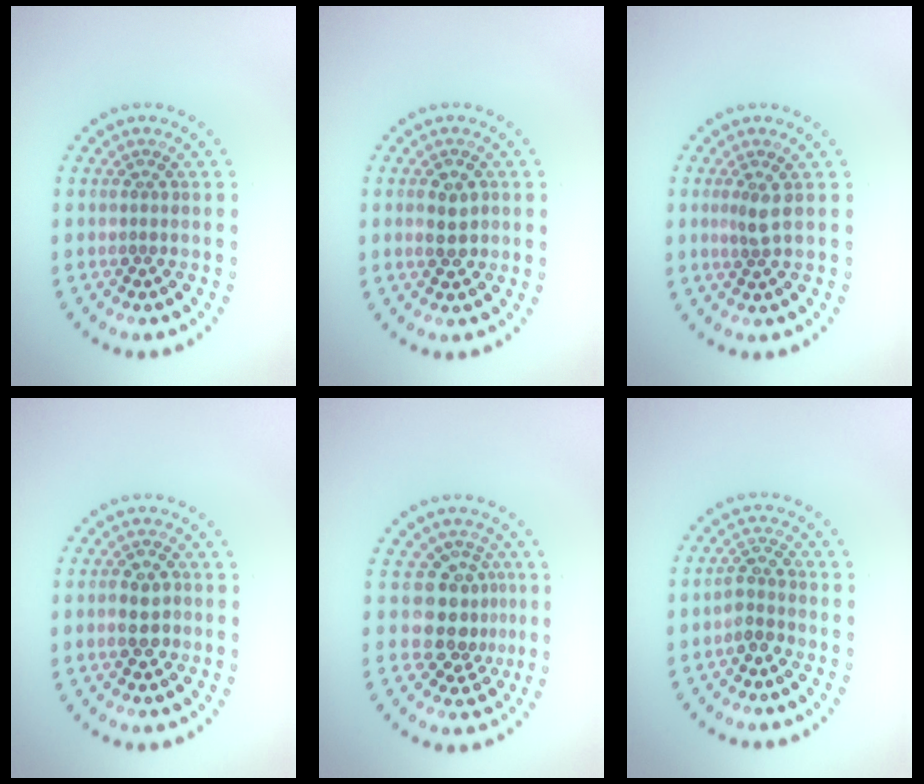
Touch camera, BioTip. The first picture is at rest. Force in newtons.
{"total": 2.3, "press": 2.3, "slide": 0.2}
{"total": 1.4, "press": 1.0, "slide": 0.9}
{"total": 2.4, "press": 2.4, "slide": 0.3}
{"total": 3.8, "press": 3.2, "slide": 2.1}
{"total": 2.0, "press": 1.7, "slide": 1.0}